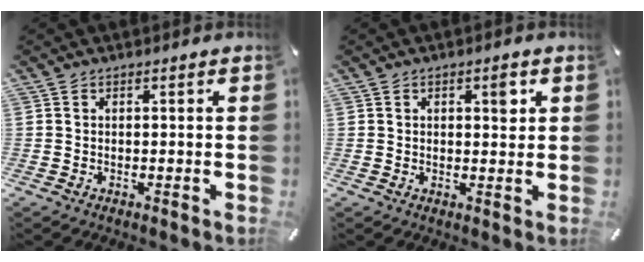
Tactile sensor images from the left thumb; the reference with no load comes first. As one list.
[{"total": 3.8, "force": [1.3, 2.0, 2.9], "torque": [-0.021, -0.008, 0.011]}]